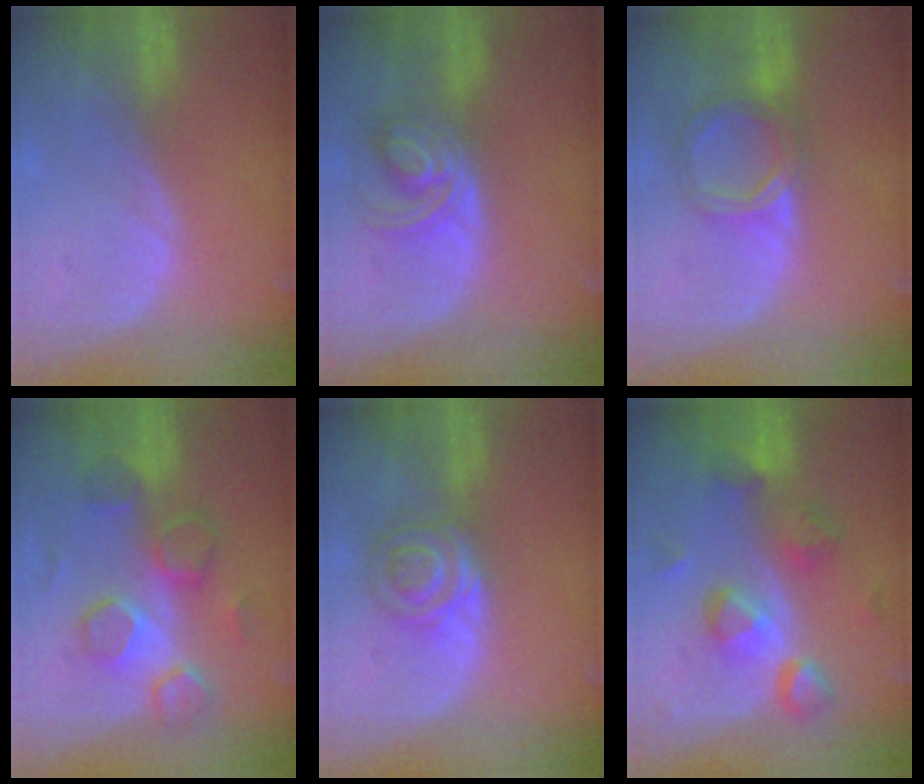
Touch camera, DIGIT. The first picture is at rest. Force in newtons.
{"total": 5.9, "press": 5.9, "slide": 0.2}
{"total": 6.4, "press": 5.7, "slide": 3.0}
{"total": 8.6, "press": 8.3, "slide": 2.2}
{"total": 6.0, "press": 5.6, "slide": 2.2}
{"total": 8.3, "press": 8.1, "slide": 1.7}